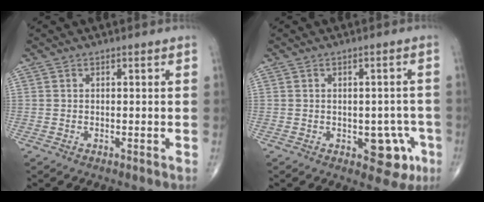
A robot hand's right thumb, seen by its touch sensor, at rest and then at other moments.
{"total": 7.0, "force": [-2.5, 4.0, 5.2], "torque": [-0.029, 0.010, -0.023]}